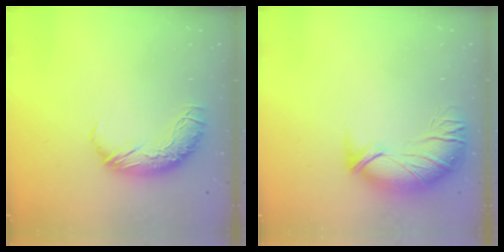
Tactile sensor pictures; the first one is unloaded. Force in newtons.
{"total": 2.8, "press": 1.2, "slide": 2.5}